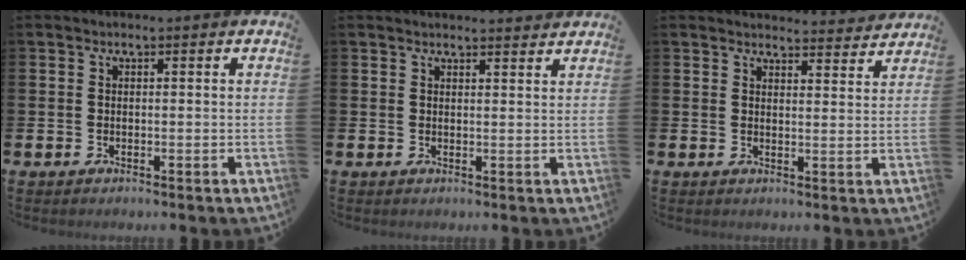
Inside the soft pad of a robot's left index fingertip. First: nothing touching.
{"total": 1.9, "force": [1.9, 0.2, -0.1], "torque": [0.013, -0.014, 0.031]}
{"total": 3.7, "force": [3.7, 0.4, -0.1], "torque": [0.009, -0.030, 0.064]}